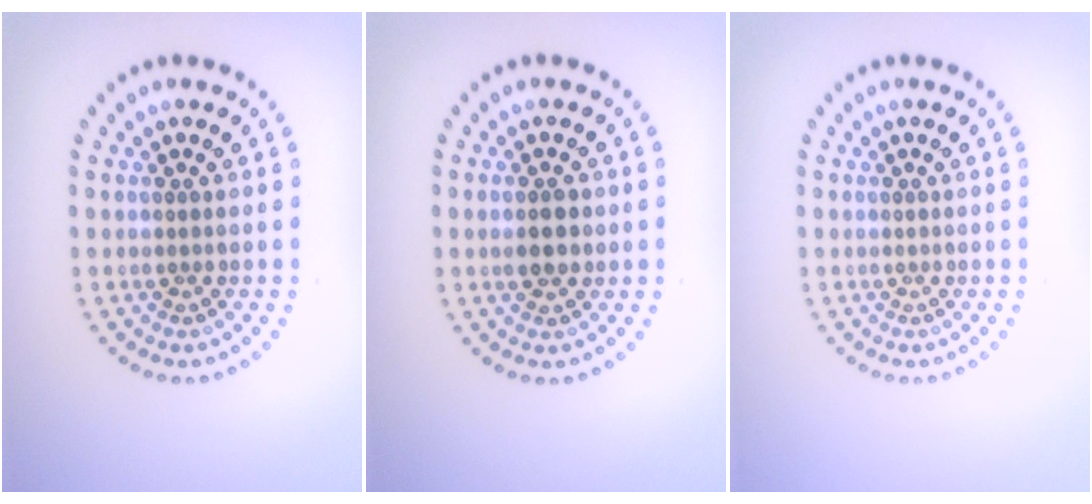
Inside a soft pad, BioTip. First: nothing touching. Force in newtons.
{"total": 2.3, "press": 2.2, "slide": 0.1}
{"total": 0.0}